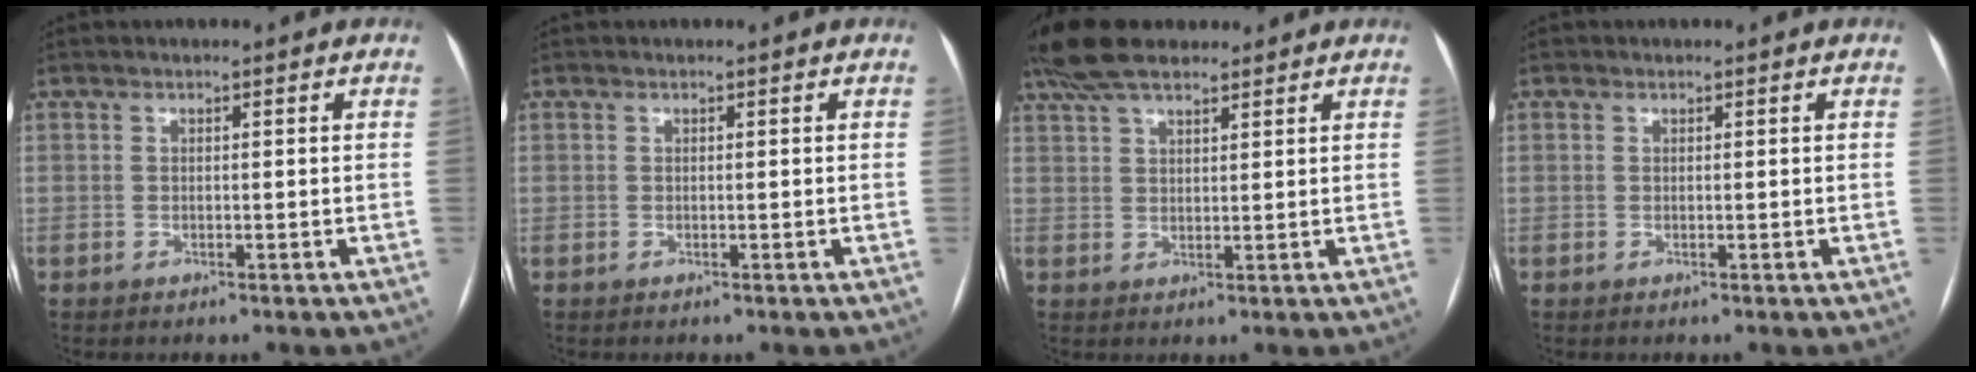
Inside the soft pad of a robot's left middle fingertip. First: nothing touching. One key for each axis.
{"total": 0.0}
{"total": 10.0, "fx": 8.0, "fy": 3.2, "fz": 5.1, "tx": -0.097, "ty": 0.040, "tz": 0.145}
{"total": 0.5, "fx": -0.2, "fy": -0.4, "fz": -0.3, "tx": 0.005, "ty": -0.005, "tz": -0.005}